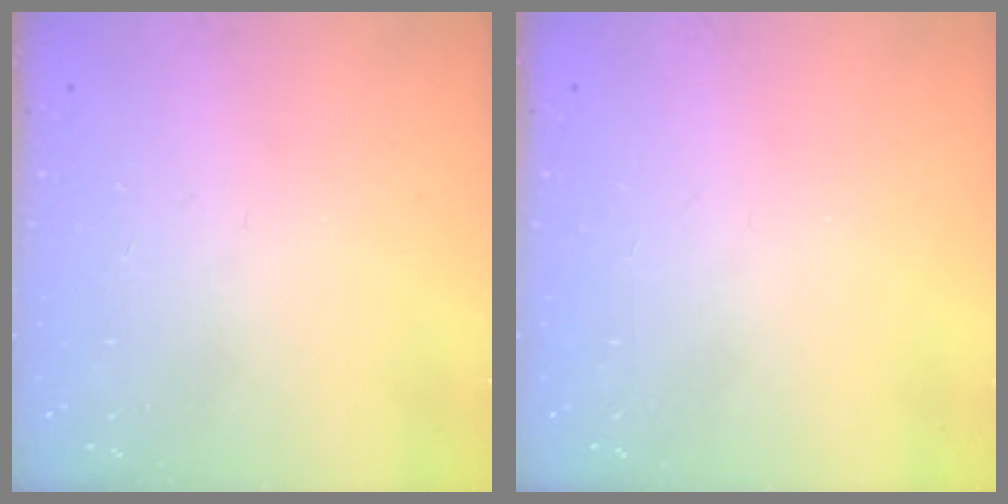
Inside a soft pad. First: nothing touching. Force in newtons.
{"total": 0.0}